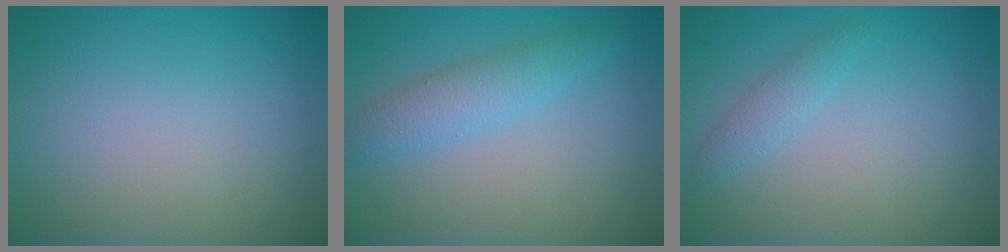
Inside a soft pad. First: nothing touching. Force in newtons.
{"total": 2.9, "press": 2.9, "slide": 0.1}
{"total": 1.5, "press": 1.4, "slide": 0.1}